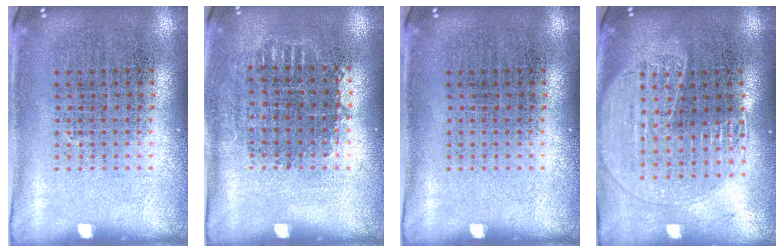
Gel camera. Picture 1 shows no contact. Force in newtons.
{"total": 0.7, "press": 0.7, "slide": 0.2}
{"total": 0.0}
{"total": 1.7, "press": 1.5, "slide": 0.6}